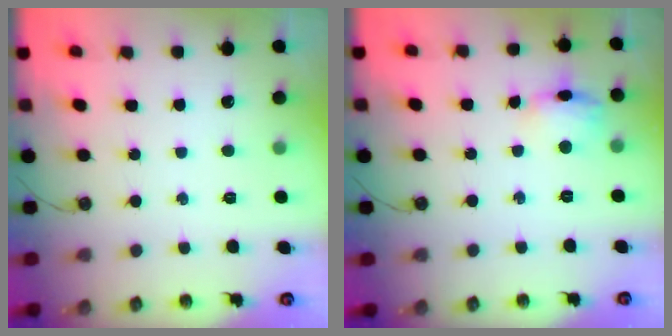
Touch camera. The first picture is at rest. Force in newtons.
{"total": 9.2, "press": 9.2, "slide": 1.2}